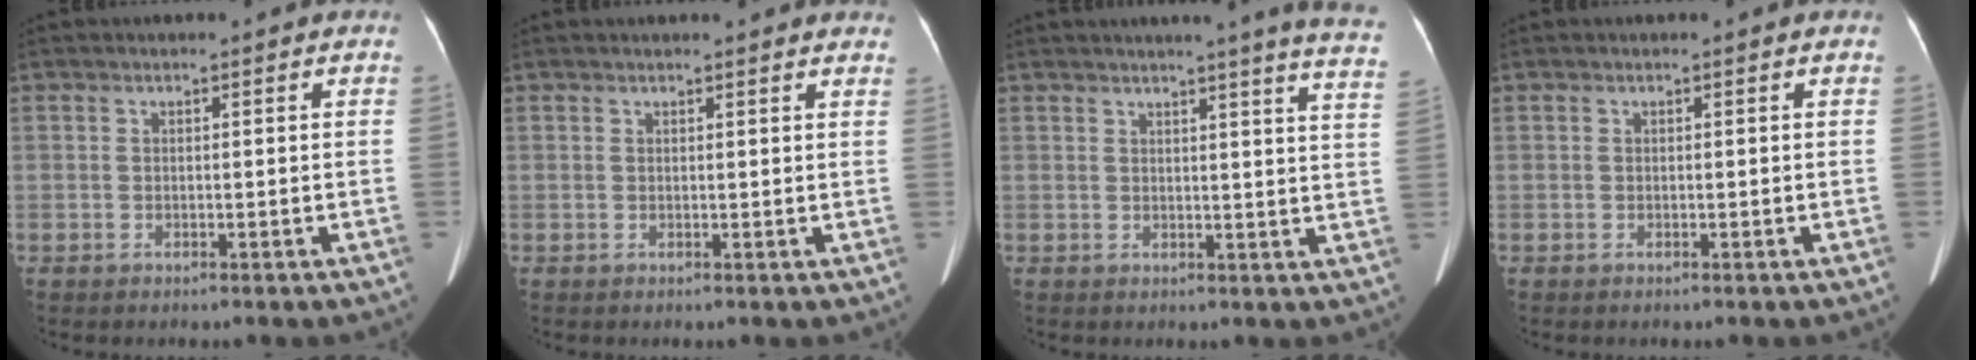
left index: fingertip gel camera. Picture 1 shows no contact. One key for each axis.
{"total": 7.6, "fx": 7.1, "fy": 1.3, "fz": 2.4, "tx": -0.020, "ty": 0.014, "tz": 0.064}
{"total": 13.1, "fx": 11.5, "fy": -1.3, "fz": 6.1, "tx": -0.076, "ty": -0.067, "tz": 0.108}
{"total": 0.0}